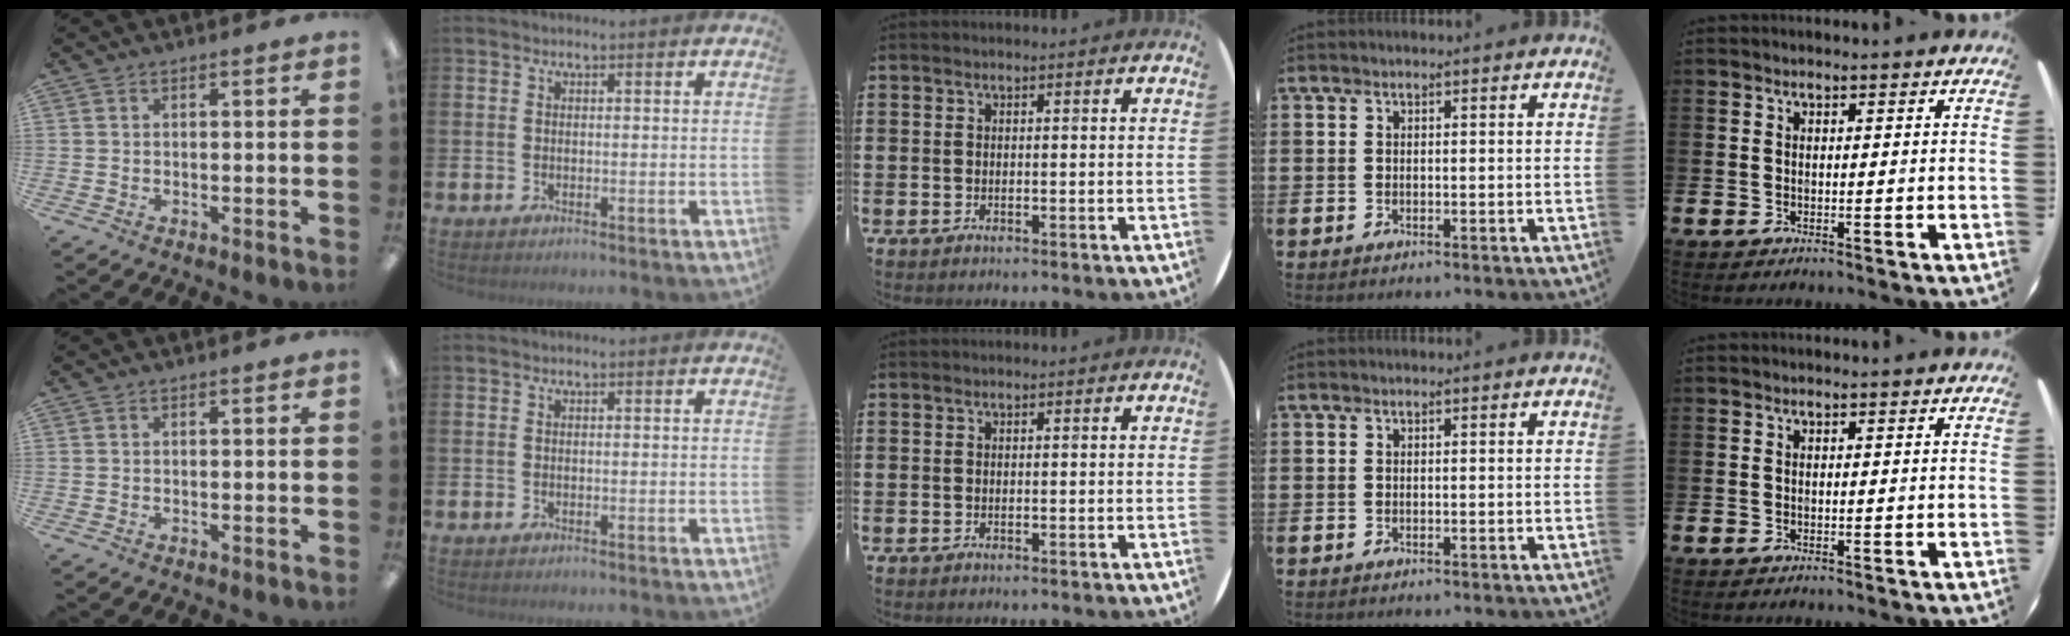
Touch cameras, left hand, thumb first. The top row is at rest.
{}